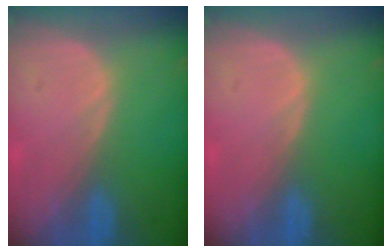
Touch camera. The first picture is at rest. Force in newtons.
{"total": 0.0}